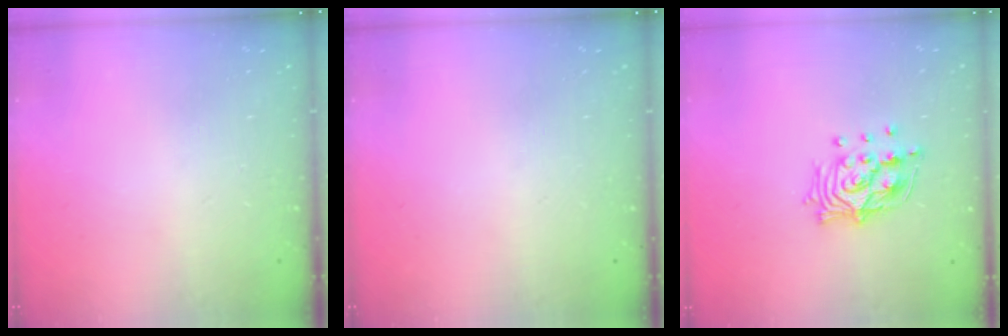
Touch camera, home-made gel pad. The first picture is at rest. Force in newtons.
{"total": 0.0}
{"total": 12.7, "press": 12.7, "slide": 1.3}